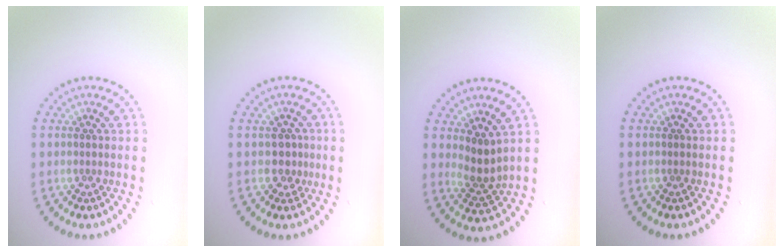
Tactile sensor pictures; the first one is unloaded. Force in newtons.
{"total": 1.7, "press": 1.4, "slide": 1.1}
{"total": 2.5, "press": 2.0, "slide": 1.5}
{"total": 0.0}